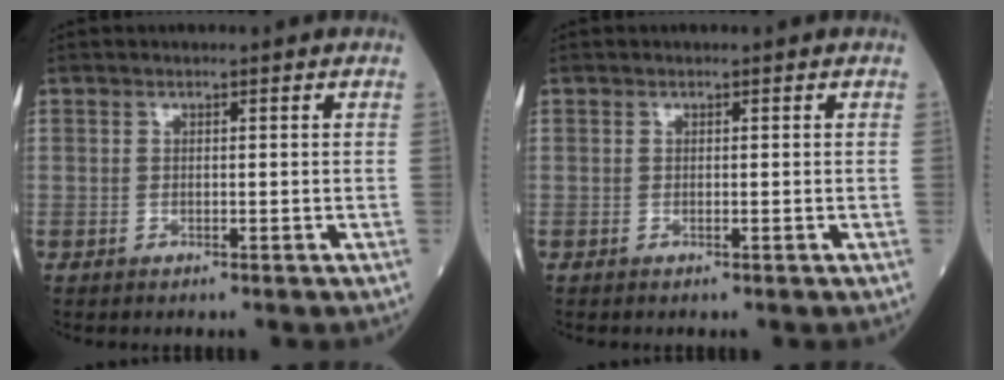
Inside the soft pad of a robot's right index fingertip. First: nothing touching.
{"total": 0.0}